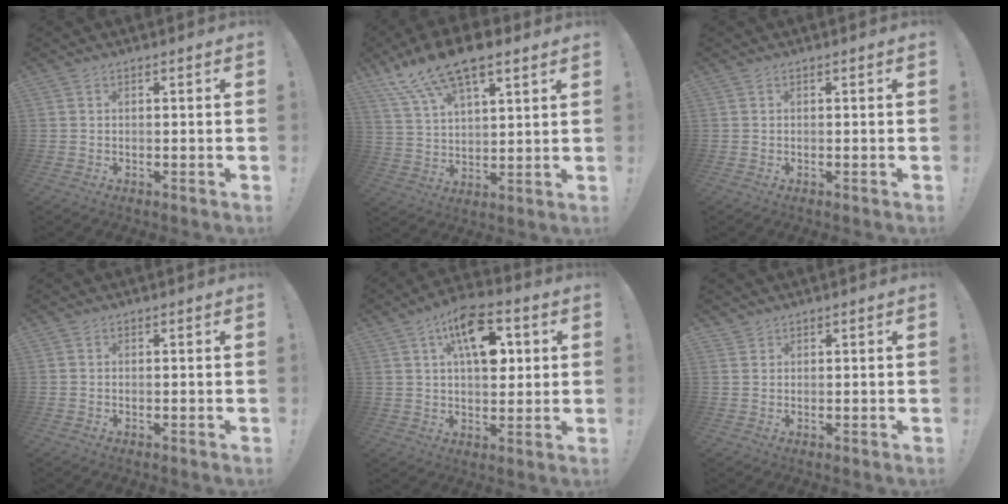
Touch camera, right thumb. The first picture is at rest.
{"total": 14.4, "force": [10.2, 5.4, 8.7], "torque": [-0.172, -0.056, 0.183]}
{"total": 0.0}
{"total": 0.0}
{"total": 14.9, "force": [5.5, 7.8, 11.4], "torque": [-0.173, -0.004, 0.096]}
{"total": 1.3, "force": [1.2, 0.4, 0.1], "torque": [0.004, -0.008, 0.022]}